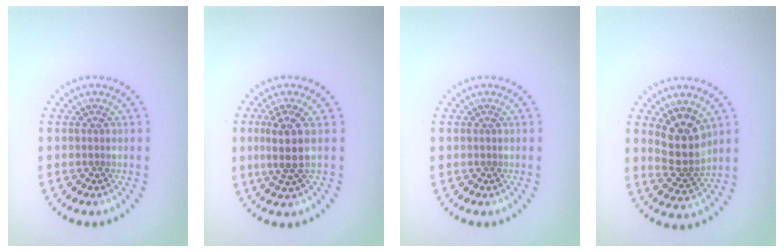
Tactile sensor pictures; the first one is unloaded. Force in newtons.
{"total": 3.0, "press": 2.4, "slide": 1.8}
{"total": 0.0}
{"total": 4.7, "press": 4.2, "slide": 1.9}